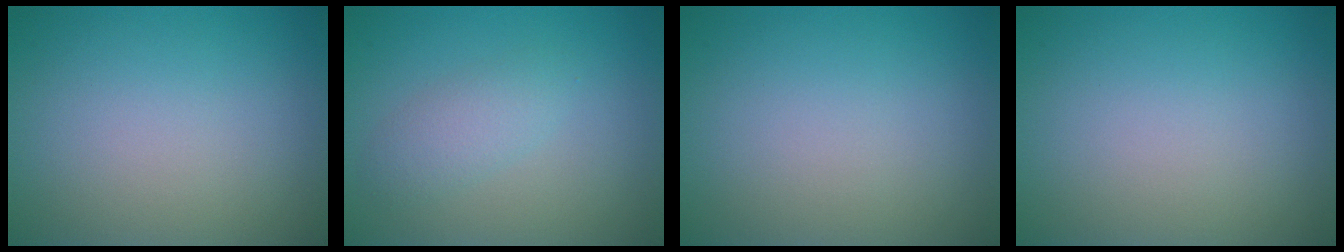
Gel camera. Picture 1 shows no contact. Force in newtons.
{"total": 2.2, "press": 2.2, "slide": 0.0}
{"total": 0.0}
{"total": 0.0}